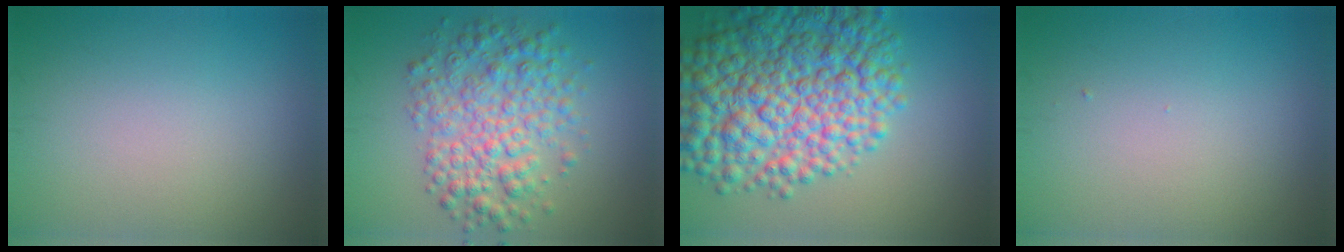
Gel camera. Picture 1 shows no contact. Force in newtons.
{"total": 6.2, "press": 6.2, "slide": 0.0}
{"total": 12.1, "press": 12.1, "slide": 0.4}
{"total": 0.0}